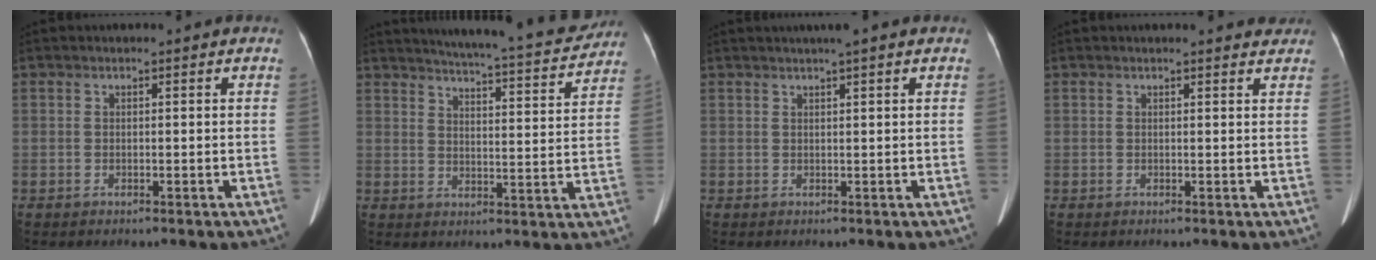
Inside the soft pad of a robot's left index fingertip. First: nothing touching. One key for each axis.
{"total": 16.9, "fx": 15.7, "fy": 1.4, "fz": 6.1, "tx": -0.093, "ty": -0.024, "tz": 0.196}
{"total": 2.8, "fx": 2.1, "fy": -0.3, "fz": 1.8, "tx": -0.025, "ty": 0.017, "tz": 0.033}
{"total": 4.7, "fx": 4.5, "fy": 1.0, "fz": 1.0, "tx": -0.007, "ty": 0.000, "tz": 0.033}